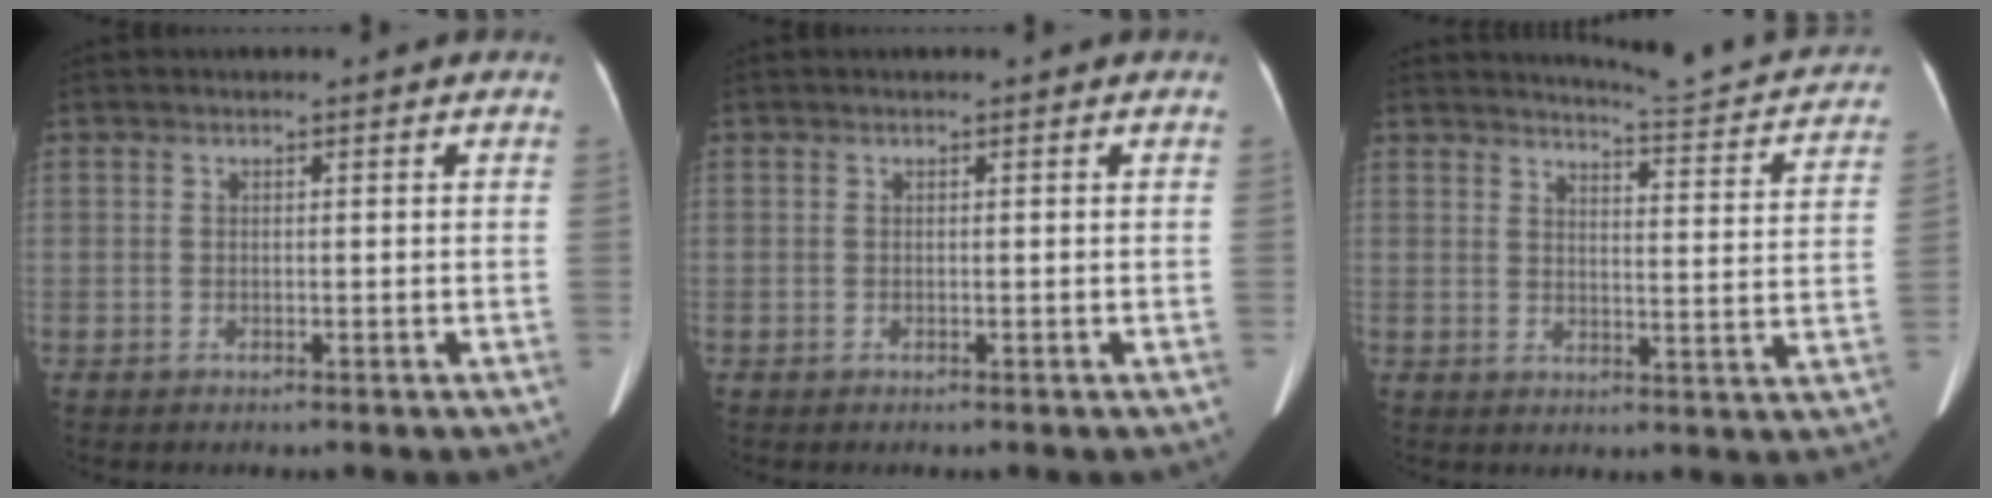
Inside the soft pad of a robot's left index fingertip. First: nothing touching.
{"total": 0.0}
{"total": 13.3, "force": [12.9, 0.6, 3.1], "torque": [-0.035, -0.050, 0.141]}